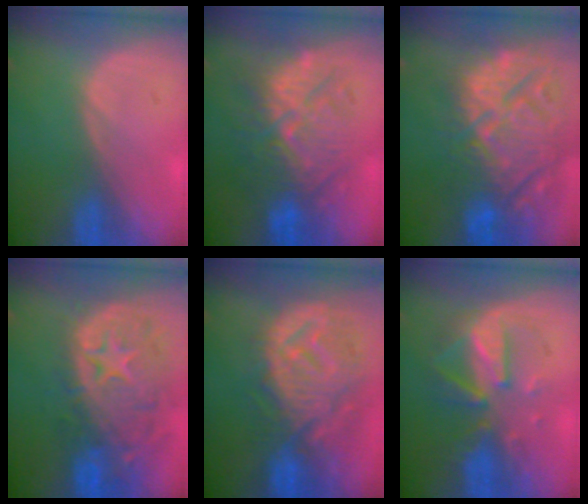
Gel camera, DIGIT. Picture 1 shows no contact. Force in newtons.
{"total": 9.8, "press": 9.7, "slide": 1.0}
{"total": 15.4, "press": 13.1, "slide": 8.0}
{"total": 13.7, "press": 11.3, "slide": 7.9}
{"total": 12.3, "press": 11.0, "slide": 5.5}
{"total": 8.1, "press": 7.6, "slide": 2.6}